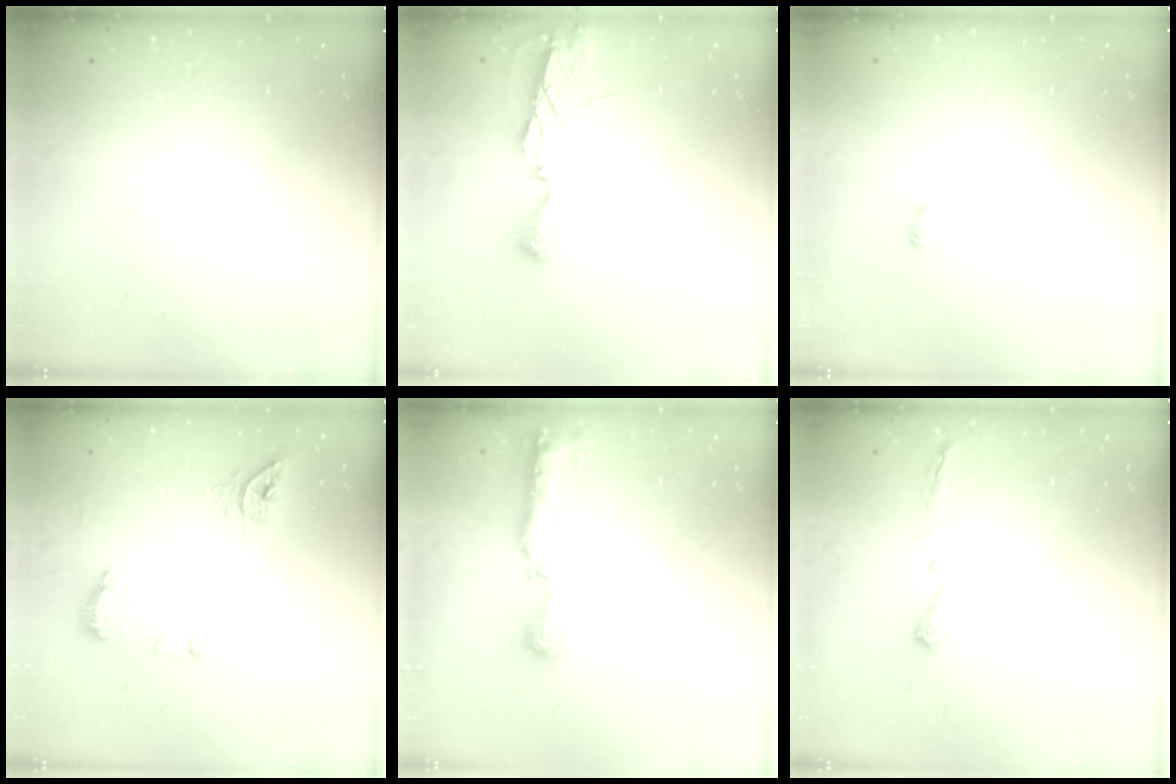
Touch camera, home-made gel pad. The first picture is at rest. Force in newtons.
{"total": 6.3, "press": 6.2, "slide": 0.4}
{"total": 2.9, "press": 2.9, "slide": 0.2}
{"total": 9.8, "press": 9.8, "slide": 0.6}
{"total": 8.8, "press": 8.8, "slide": 0.9}
{"total": 4.4, "press": 4.3, "slide": 0.6}